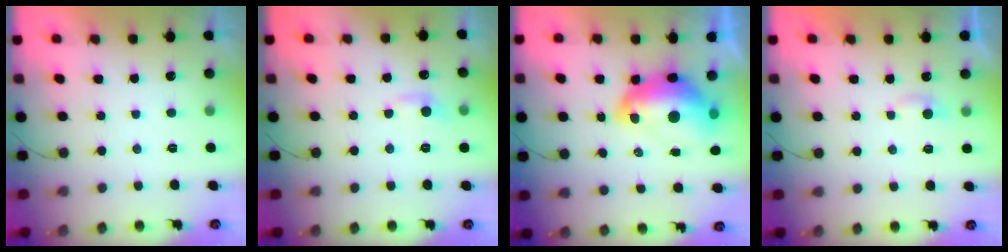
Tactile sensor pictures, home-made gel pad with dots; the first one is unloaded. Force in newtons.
{"total": 5.3, "press": 5.3, "slide": 0.7}
{"total": 14.9, "press": 14.8, "slide": 1.5}
{"total": 2.8, "press": 2.8, "slide": 0.2}